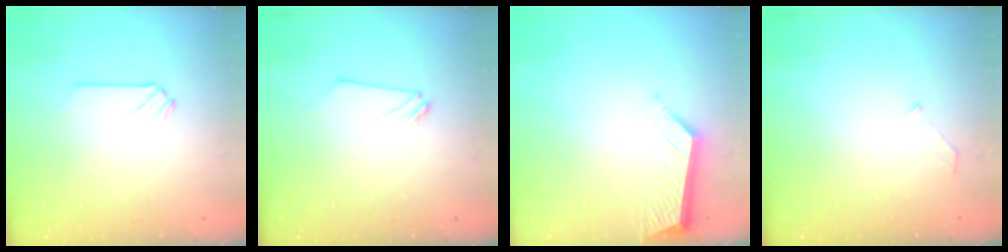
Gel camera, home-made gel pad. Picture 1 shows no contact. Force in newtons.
{"total": 0.0}
{"total": 6.3, "press": 6.3, "slide": 0.2}
{"total": 4.6, "press": 4.6, "slide": 0.8}